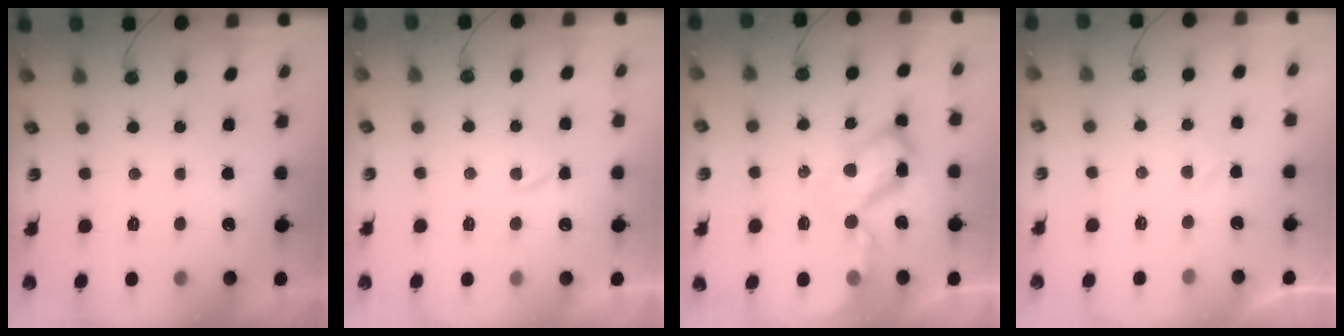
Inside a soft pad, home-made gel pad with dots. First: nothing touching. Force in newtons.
{"total": 2.1, "press": 2.1, "slide": 0.4}
{"total": 14.4, "press": 14.4, "slide": 1.0}
{"total": 2.8, "press": 2.7, "slide": 0.6}